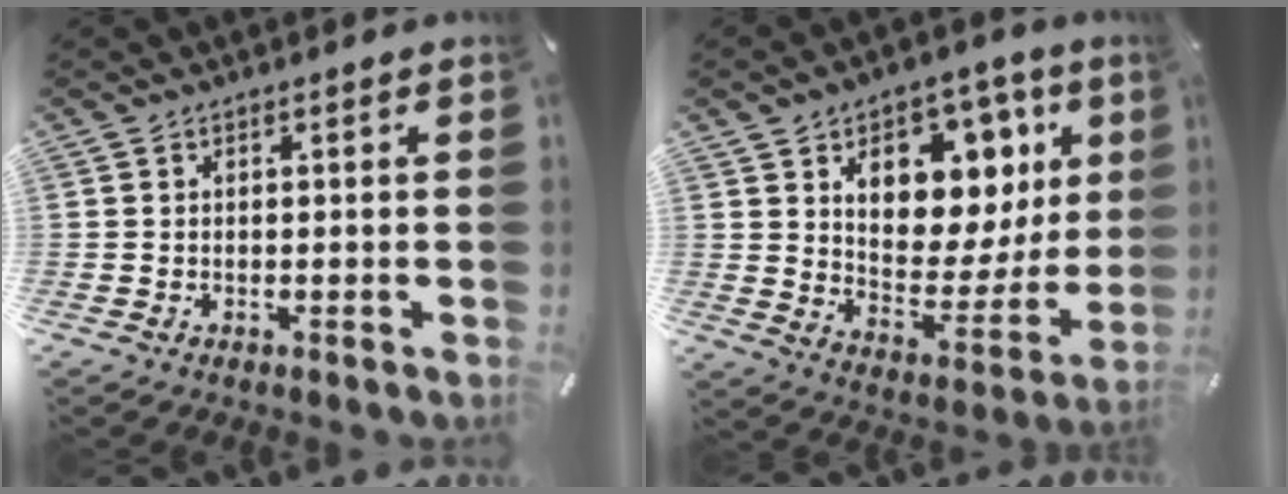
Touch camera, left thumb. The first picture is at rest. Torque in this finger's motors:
{"motor_torque": [2.68, 2.32, 0.60, -0.09, 0.42]}